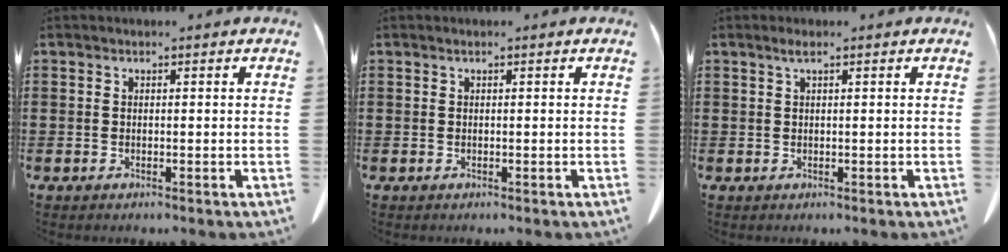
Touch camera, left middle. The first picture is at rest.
{"total": 0.0}
{"total": 1.1, "force": [0.5, 0.1, 0.9], "torque": [-0.019, 0.002, 0.009]}